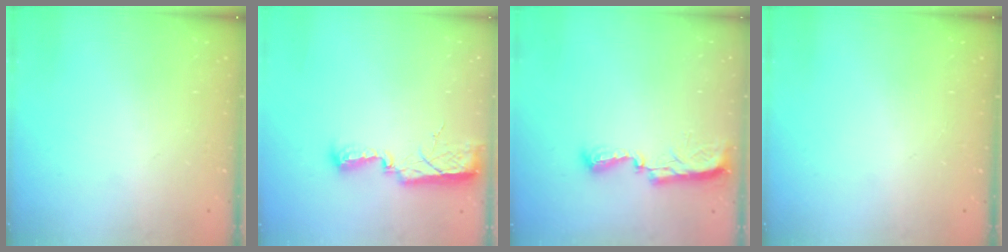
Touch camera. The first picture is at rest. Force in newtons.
{"total": 7.5, "press": 7.5, "slide": 0.8}
{"total": 7.7, "press": 7.6, "slide": 0.7}
{"total": 0.0}